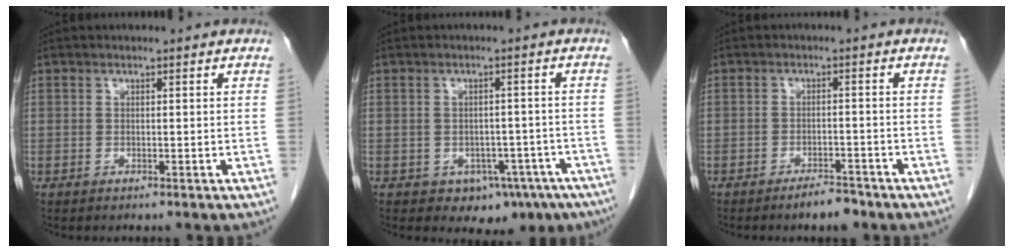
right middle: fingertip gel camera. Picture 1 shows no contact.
{"total": 8.8, "force": [-5.6, 5.7, 3.7], "torque": [-0.027, 0.008, -0.071]}
{"total": 3.3, "force": [-2.7, 0.7, 1.7], "torque": [-0.031, -0.002, -0.040]}